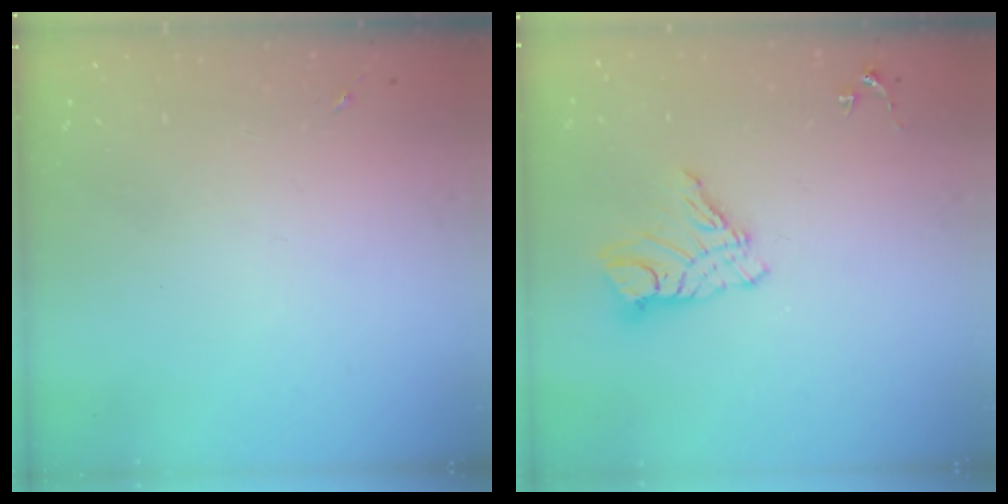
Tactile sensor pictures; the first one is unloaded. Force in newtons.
{"total": 11.3, "press": 11.2, "slide": 0.9}